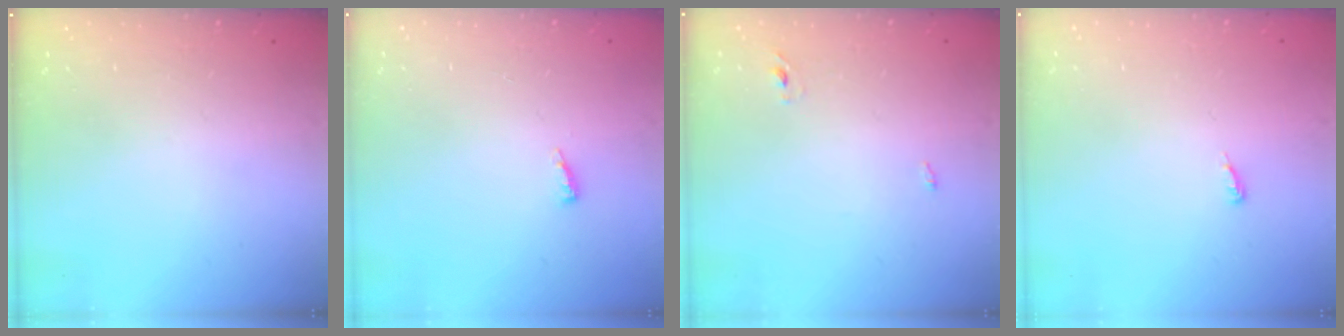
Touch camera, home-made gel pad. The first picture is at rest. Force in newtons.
{"total": 5.0, "press": 4.9, "slide": 0.9}
{"total": 2.3, "press": 2.1, "slide": 1.0}
{"total": 3.5, "press": 3.5, "slide": 0.3}